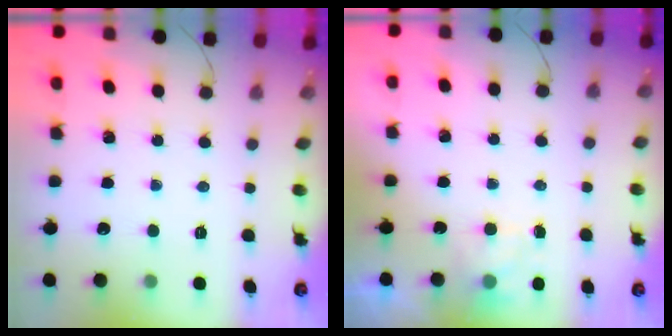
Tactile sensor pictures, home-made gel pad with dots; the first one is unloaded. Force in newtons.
{"total": 3.0, "press": 2.7, "slide": 1.4}